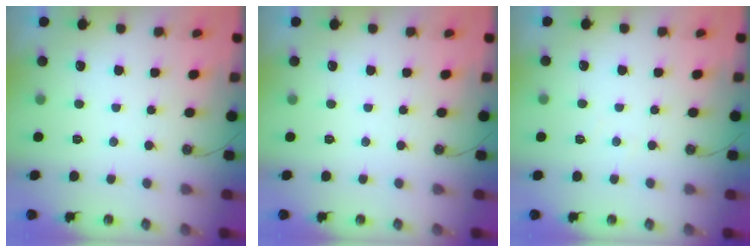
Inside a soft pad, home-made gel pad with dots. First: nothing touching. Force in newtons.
{"total": 0.0}
{"total": 2.7, "press": 2.7, "slide": 0.4}